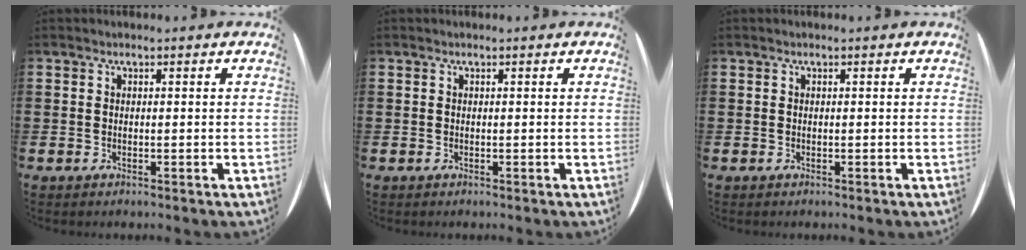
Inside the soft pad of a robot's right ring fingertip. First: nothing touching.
{"total": 0.0}
{"total": 0.0}